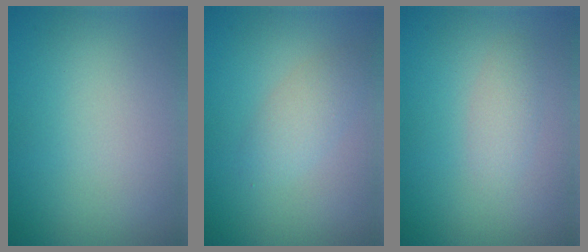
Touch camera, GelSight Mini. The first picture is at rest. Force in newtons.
{"total": 1.9, "press": 1.9, "slide": 0.2}
{"total": 1.4, "press": 1.4, "slide": 0.1}